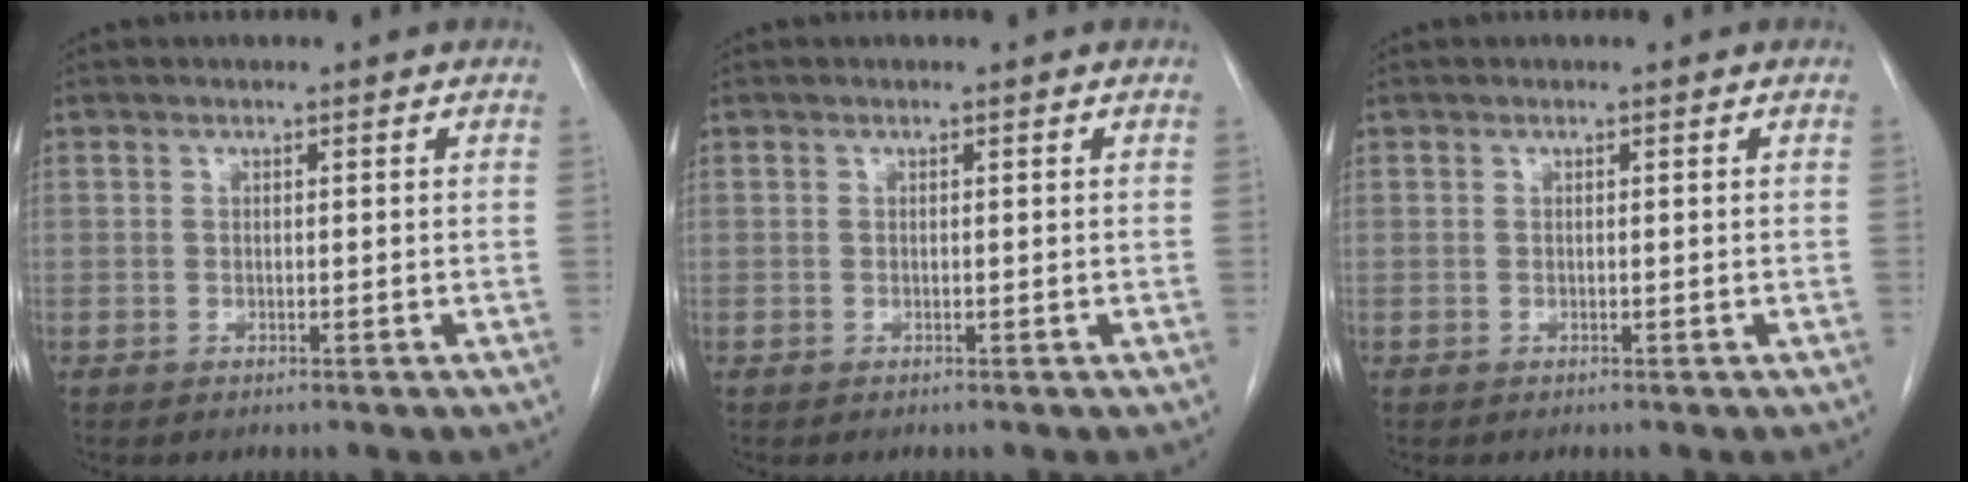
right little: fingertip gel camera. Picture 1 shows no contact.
{"total": 0.0}
{"total": 0.0}